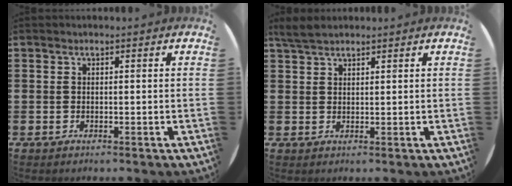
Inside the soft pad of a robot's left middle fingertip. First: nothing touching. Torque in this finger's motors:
{"motor_torque": [0.42, -0.35, 0.03, 0.00]}